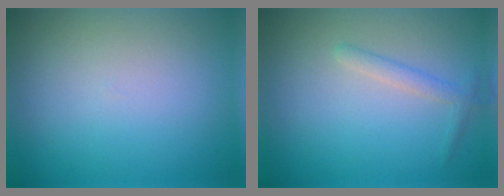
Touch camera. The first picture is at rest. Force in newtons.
{"total": 1.5, "press": 1.5, "slide": 0.1}